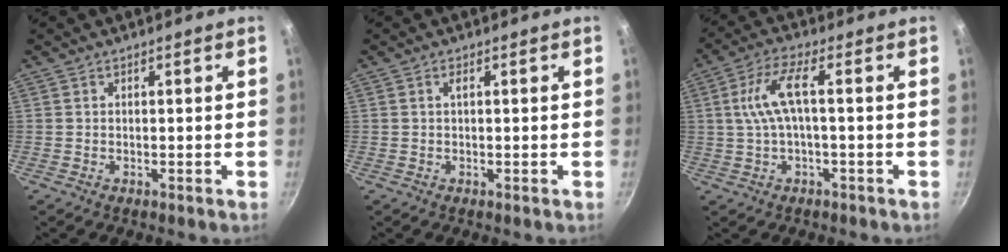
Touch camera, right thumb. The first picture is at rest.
{"total": 1.0, "force": [0.2, 0.2, 1.0], "torque": [-0.019, 0.001, 0.001]}
{"total": 7.5, "force": [0.0, 2.2, 7.2], "torque": [-0.155, 0.021, 0.002]}